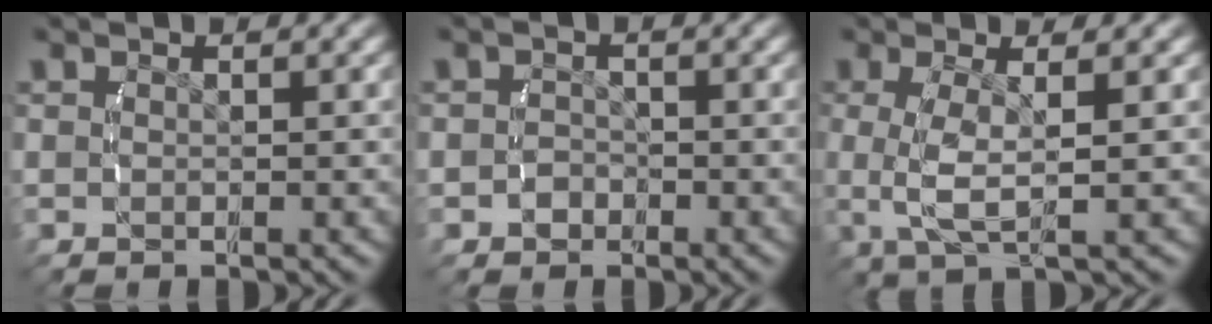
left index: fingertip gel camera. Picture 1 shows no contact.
{"total": 1.3, "force": [-0.9, 0.9, 0.0], "torque": [0.002, -0.005, -0.016]}
{"total": 4.6, "force": [0.3, 1.7, 4.3], "torque": [-0.107, -0.012, 0.013]}